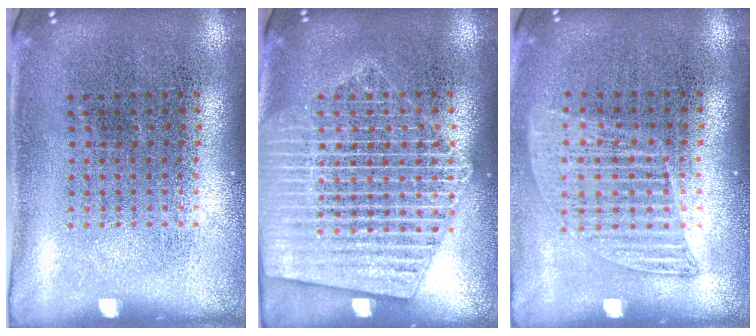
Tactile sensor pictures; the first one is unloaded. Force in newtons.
{"total": 4.0, "press": 3.9, "slide": 0.4}
{"total": 1.2, "press": 1.1, "slide": 0.5}